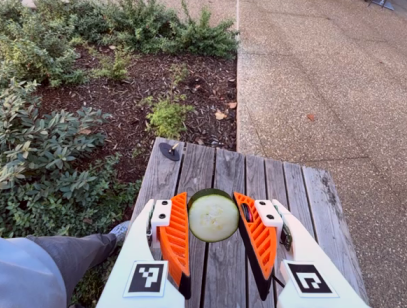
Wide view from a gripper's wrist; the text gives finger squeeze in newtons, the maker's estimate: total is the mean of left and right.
{"total": 9.0, "left": 8.9, "right": 9.0}